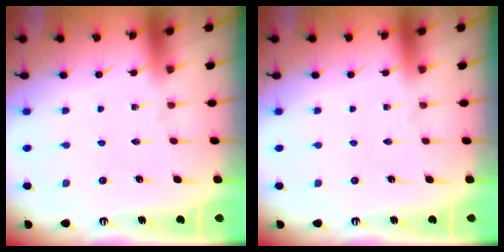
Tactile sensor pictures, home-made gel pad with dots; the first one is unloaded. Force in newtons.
{"total": 0.0}